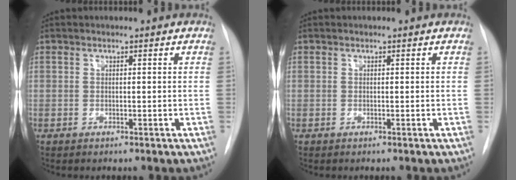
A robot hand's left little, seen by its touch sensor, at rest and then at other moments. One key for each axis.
{"total": 0.0}